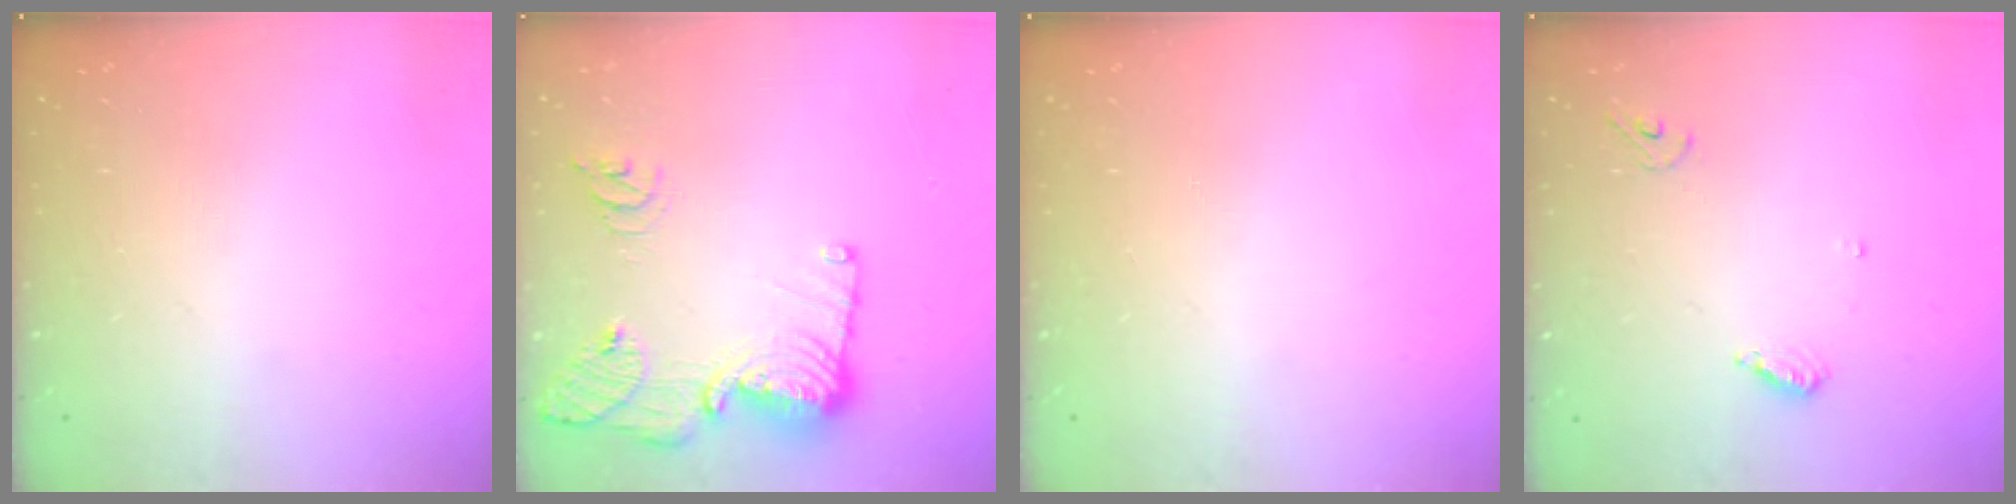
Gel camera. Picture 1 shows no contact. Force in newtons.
{"total": 15.8, "press": 15.7, "slide": 1.8}
{"total": 0.0}
{"total": 5.9, "press": 5.9, "slide": 0.6}